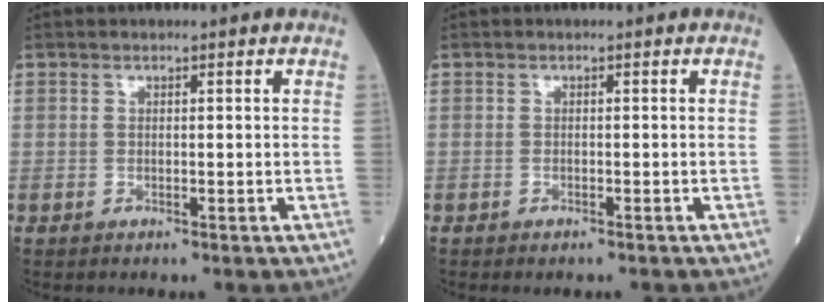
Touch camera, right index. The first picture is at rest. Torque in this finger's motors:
{"motor_torque": [0.26, -0.31, 0.00, 0.04]}